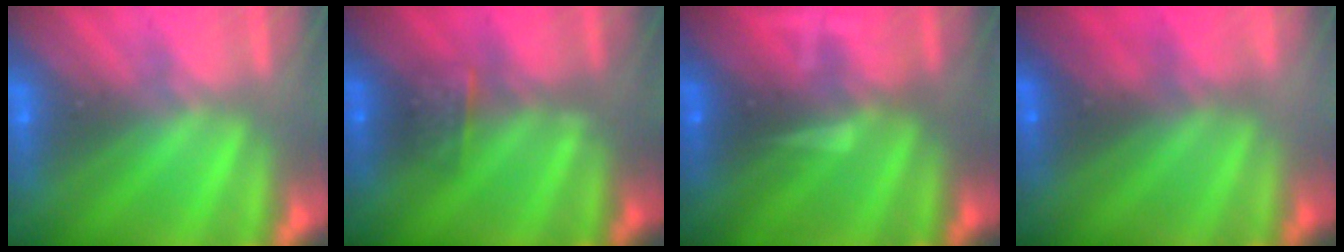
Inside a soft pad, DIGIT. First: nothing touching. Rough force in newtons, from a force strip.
{"total": 2.5}
{"total": 3.2}
{"total": 1.7}